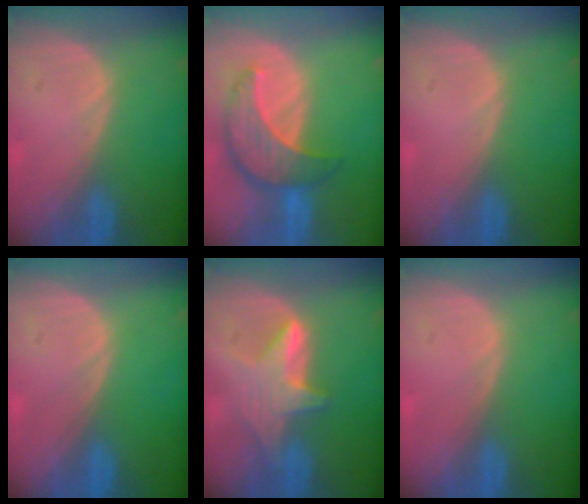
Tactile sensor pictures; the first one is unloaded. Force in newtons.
{"total": 8.4, "press": 7.6, "slide": 3.6}
{"total": 0.0}
{"total": 0.0}
{"total": 5.9, "press": 5.9, "slide": 0.4}
{"total": 0.0}